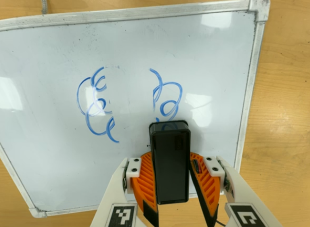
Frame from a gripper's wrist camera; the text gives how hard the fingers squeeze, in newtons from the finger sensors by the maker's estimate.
{"total": 7.0, "left": 8.0, "right": 6.1}